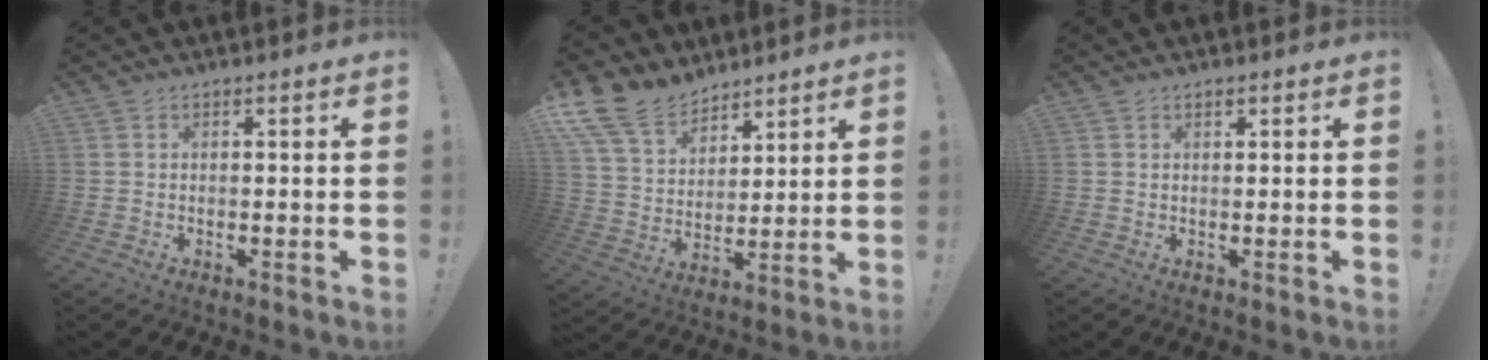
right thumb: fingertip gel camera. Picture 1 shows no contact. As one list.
[{"total": 14.9, "force": [11.2, 8.3, 5.2], "torque": [-0.113, -0.074, 0.214]}, {"total": 0.6, "force": [0.4, 0.3, 0.2], "torque": [-0.001, -0.001, 0.008]}]